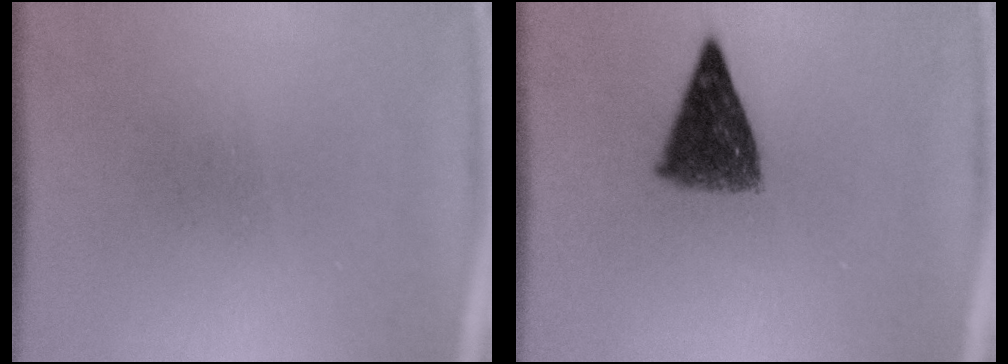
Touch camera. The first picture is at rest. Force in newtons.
{"total": 7.9}